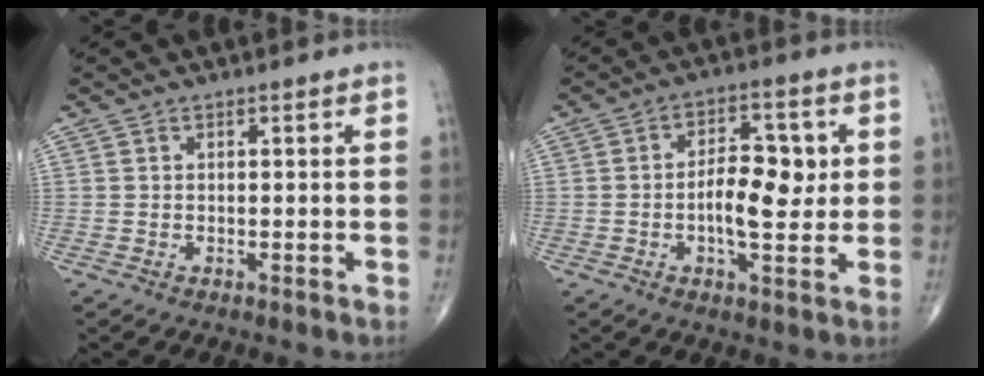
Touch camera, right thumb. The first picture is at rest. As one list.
[{"total": 9.2, "force": [0.1, 4.3, 8.1], "torque": [-0.107, 0.006, -0.001]}]